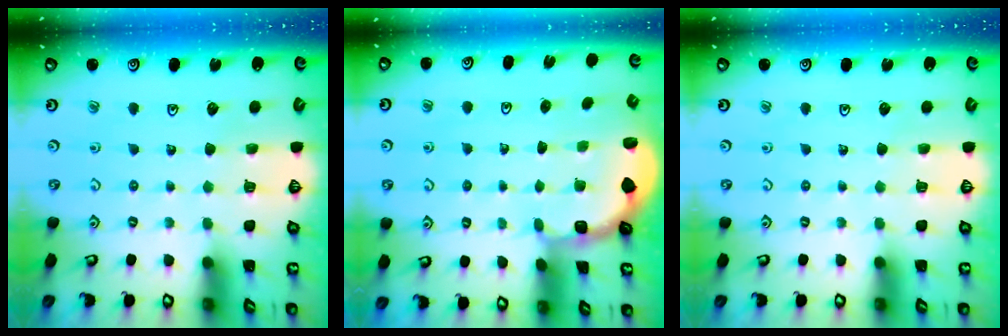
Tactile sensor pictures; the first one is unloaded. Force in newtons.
{"total": 1.8, "press": 1.6, "slide": 0.8}
{"total": 0.0}